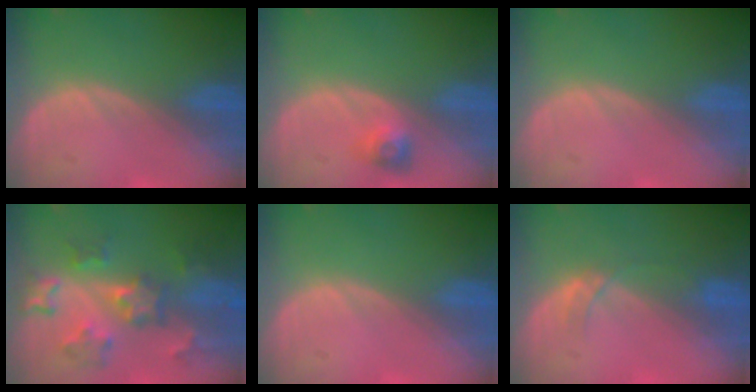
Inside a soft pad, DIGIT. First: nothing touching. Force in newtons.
{"total": 3.0, "press": 2.7, "slide": 1.3}
{"total": 0.0}
{"total": 8.3, "press": 7.8, "slide": 2.9}
{"total": 0.0}
{"total": 2.7, "press": 2.4, "slide": 1.3}